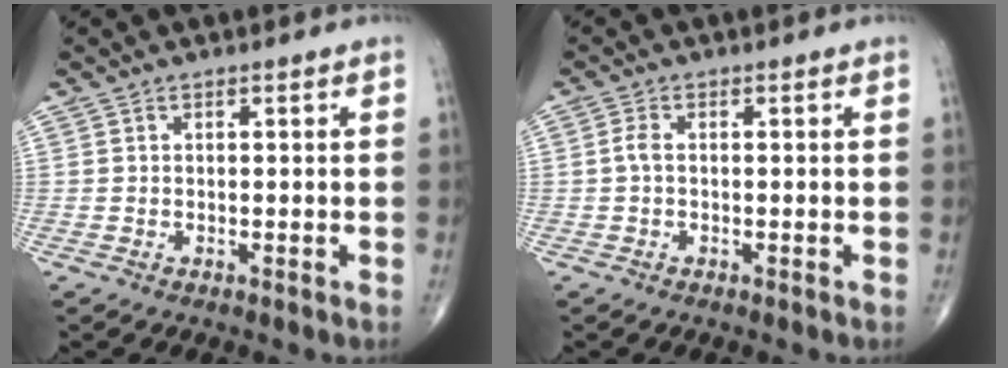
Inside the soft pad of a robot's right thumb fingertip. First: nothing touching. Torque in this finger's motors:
{"motor_torque": [-0.18, 0.11, 0.27, 0.05, 0.13]}